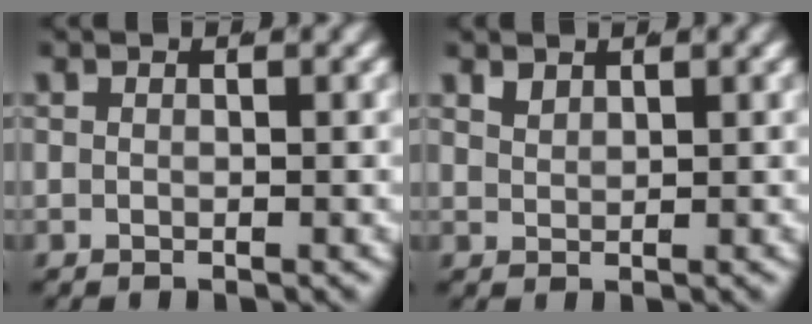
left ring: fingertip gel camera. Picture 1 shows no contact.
{"total": 1.2, "force": [1.1, -0.2, 0.2], "torque": [-0.006, -0.007, 0.033]}